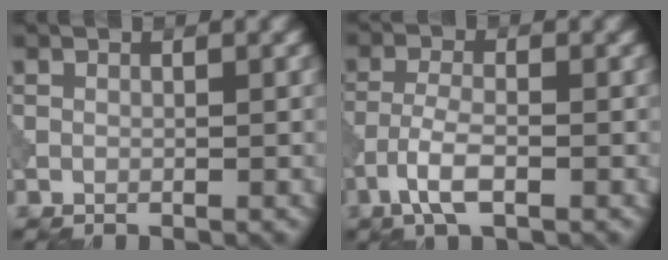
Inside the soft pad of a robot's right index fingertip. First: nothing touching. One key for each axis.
{"total": 3.6, "fx": -1.8, "fy": 1.2, "fz": 2.8, "tx": -0.064, "ty": 0.002, "tz": -0.041}